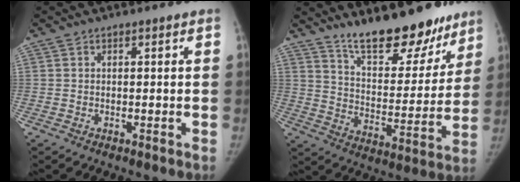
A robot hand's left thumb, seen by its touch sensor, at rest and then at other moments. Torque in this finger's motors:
{"motor_torque": [1.01, -0.27, 1.34, -1.43, 0.05]}